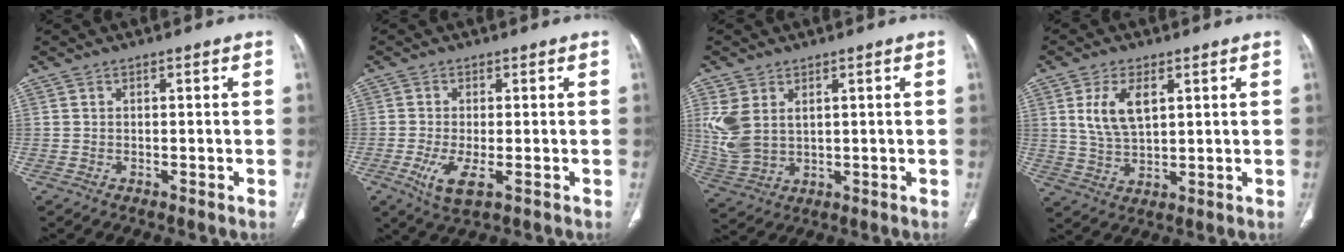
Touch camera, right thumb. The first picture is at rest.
{"total": 5.8, "force": [-1.9, 1.9, 5.2], "torque": [-0.111, -0.015, -0.031]}
{"total": 9.1, "force": [2.6, 6.2, 6.1], "torque": [-0.141, -0.008, 0.070]}
{"total": 8.0, "force": [2.7, 4.1, 6.3], "torque": [-0.119, -0.009, 0.059]}